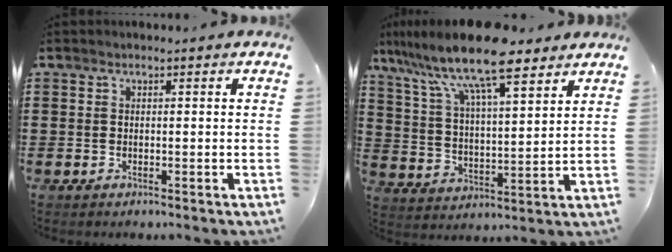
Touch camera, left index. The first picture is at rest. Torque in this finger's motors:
{"motor_torque": [1.29, -0.84, 1.05, 0.21]}